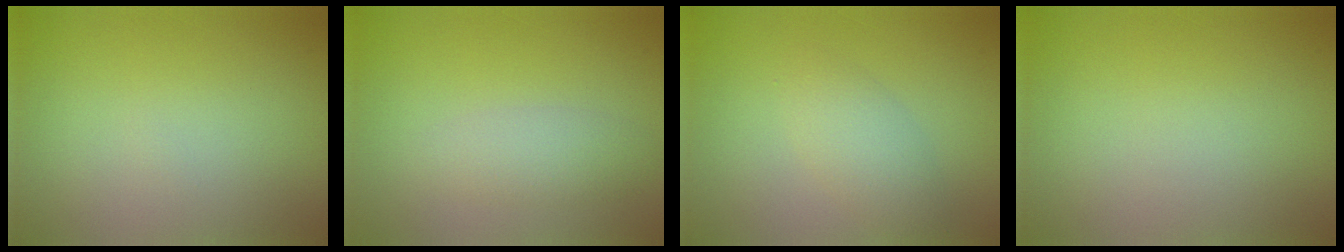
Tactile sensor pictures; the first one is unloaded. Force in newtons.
{"total": 2.3, "press": 2.3, "slide": 0.1}
{"total": 2.4, "press": 2.4, "slide": 0.1}
{"total": 0.0}